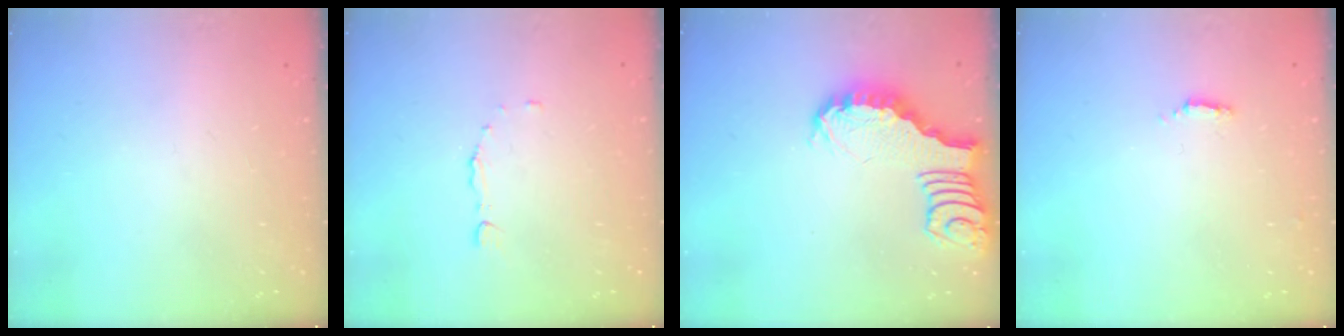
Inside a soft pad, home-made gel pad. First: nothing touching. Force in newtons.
{"total": 3.0, "press": 2.9, "slide": 0.7}
{"total": 3.2, "press": 3.2, "slide": 0.2}
{"total": 2.0, "press": 2.0, "slide": 0.4}